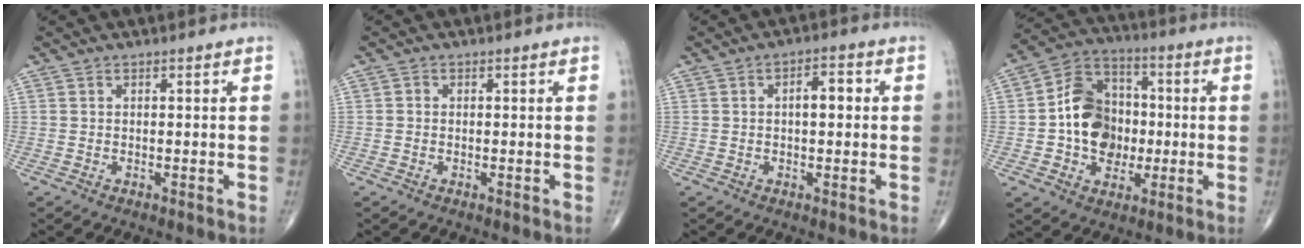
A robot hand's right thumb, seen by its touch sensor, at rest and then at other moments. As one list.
[{"total": 0.5, "force": [-0.1, 0.5, 0.2], "torque": [-0.002, 0.001, -0.005]}, {"total": 4.3, "force": [0.4, 2.1, 3.8], "torque": [-0.049, 0.009, 0.001]}, {"total": 14.4, "force": [-0.9, 11.4, 8.8], "torque": [-0.107, 0.031, -0.020]}]